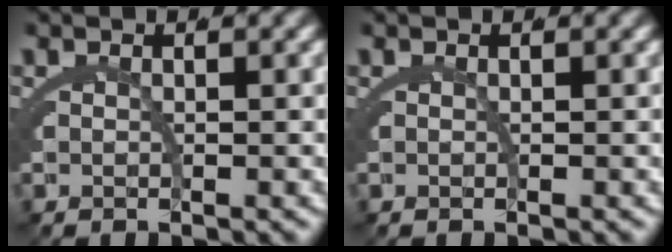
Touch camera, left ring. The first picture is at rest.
{"total": 0.0}